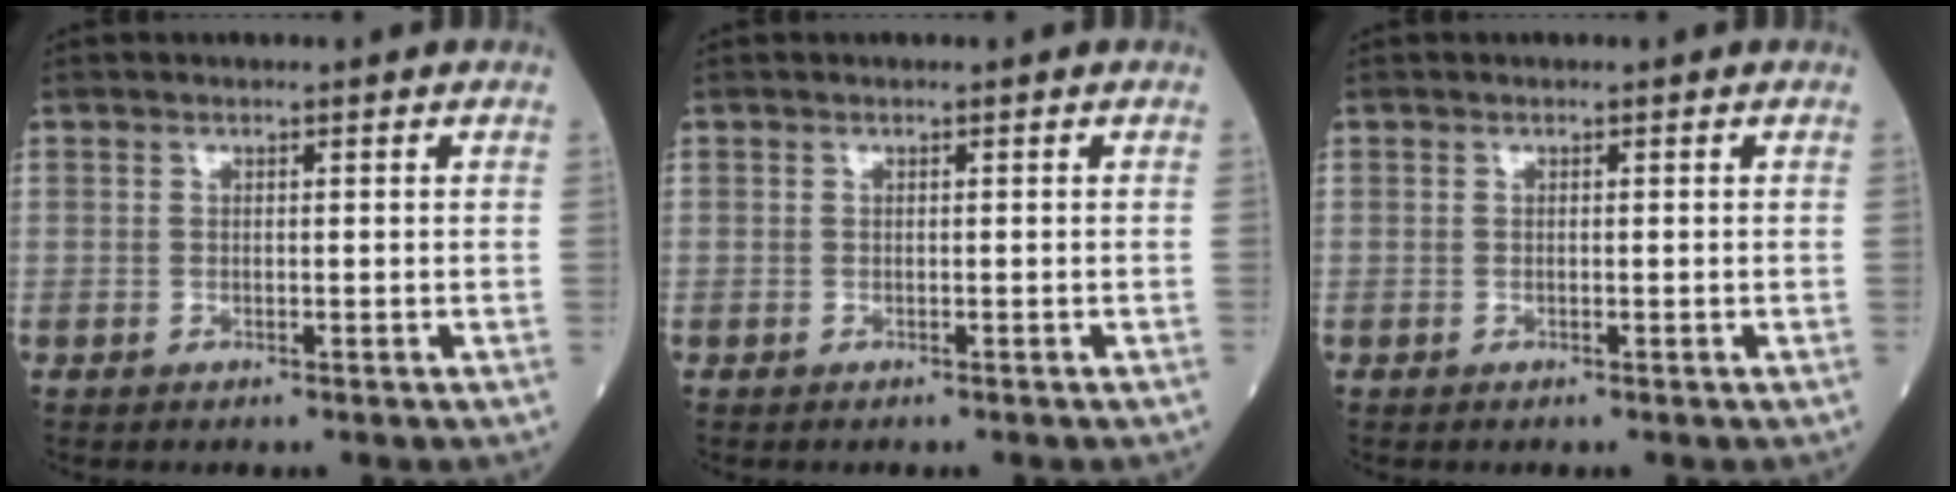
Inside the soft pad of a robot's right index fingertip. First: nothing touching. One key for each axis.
{"total": 0.5, "fx": -0.5, "fy": 0.1, "fz": 0.1, "tx": 0.000, "ty": 0.000, "tz": -0.009}
{"total": 0.0}